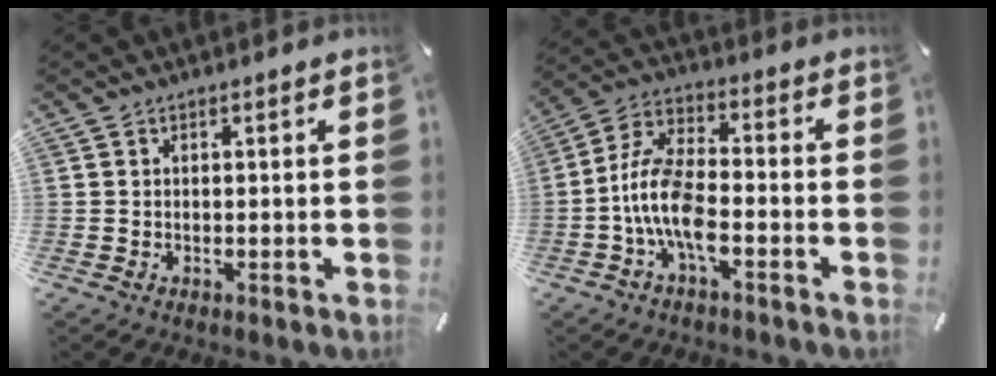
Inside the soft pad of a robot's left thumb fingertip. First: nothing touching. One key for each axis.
{"total": 11.5, "fx": -3.8, "fy": 5.3, "fz": 9.5, "tx": -0.198, "ty": 0.003, "tz": -0.067}